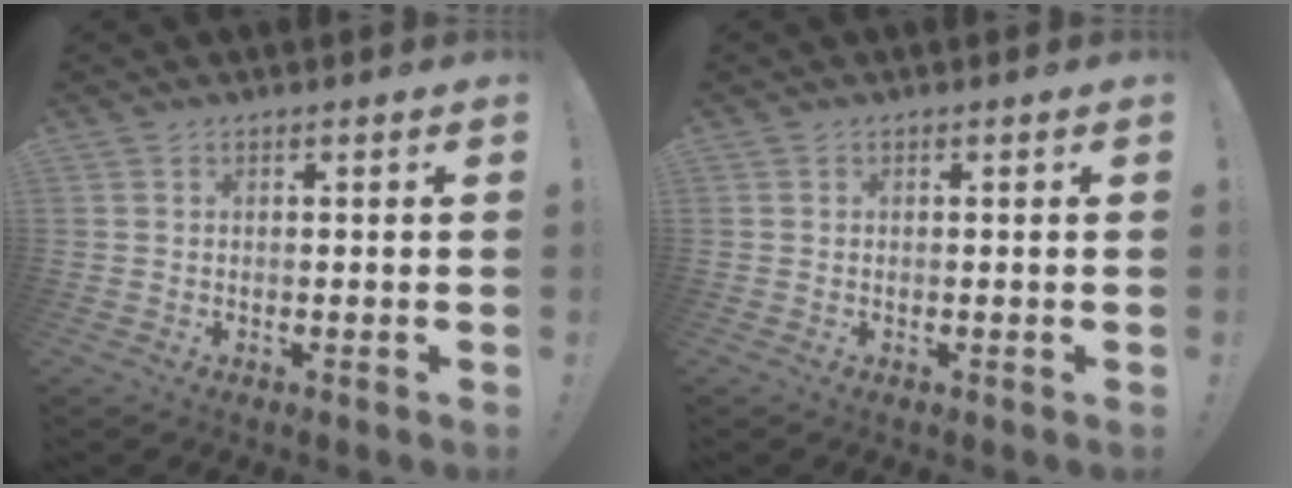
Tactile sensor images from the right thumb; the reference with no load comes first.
{"total": 0.0}